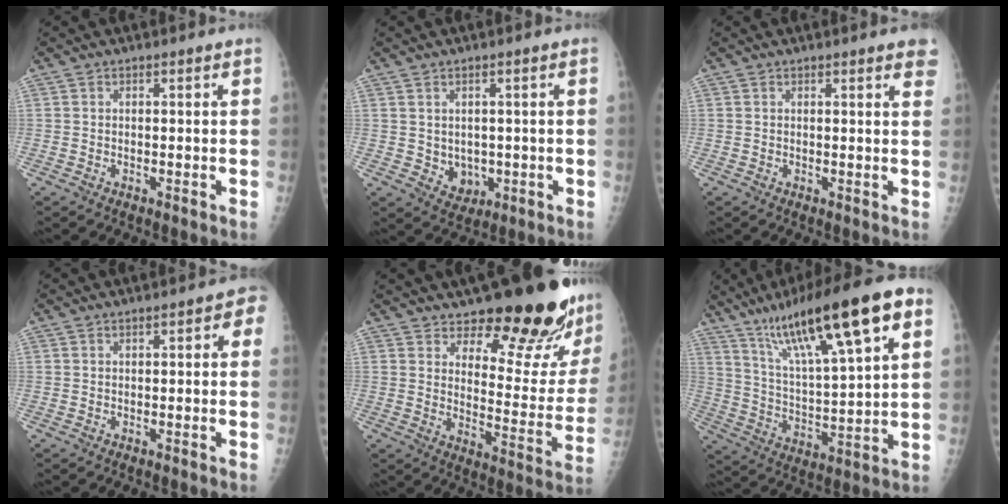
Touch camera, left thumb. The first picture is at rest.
{"total": 6.1, "force": [-0.4, 5.2, 3.1], "torque": [-0.018, -0.005, 0.012]}
{"total": 3.8, "force": [2.6, 0.7, 2.6], "torque": [-0.020, -0.001, 0.023]}
{"total": 3.1, "force": [0.3, 1.5, 2.7], "torque": [-0.016, 0.010, -0.006]}
{"total": 20.6, "force": [16.8, 6.5, 9.9], "torque": [-0.081, -0.134, 0.216]}
{"total": 22.9, "force": [11.8, 4.6, 19.1], "torque": [-0.305, -0.009, 0.206]}